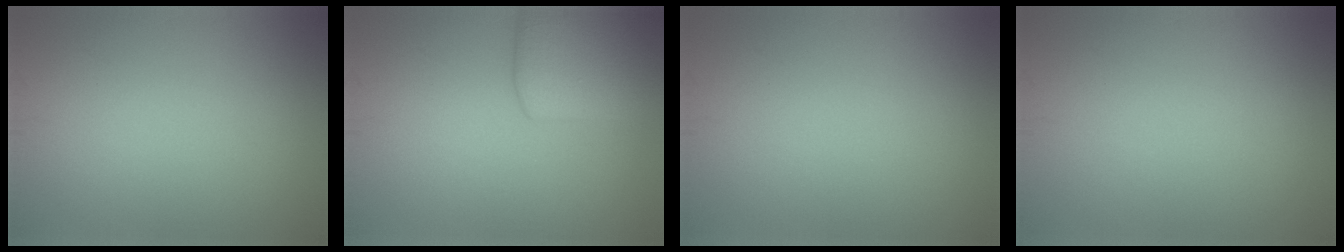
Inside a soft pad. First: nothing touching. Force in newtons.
{"total": 5.9, "press": 5.9, "slide": 0.1}
{"total": 0.0}
{"total": 0.0}